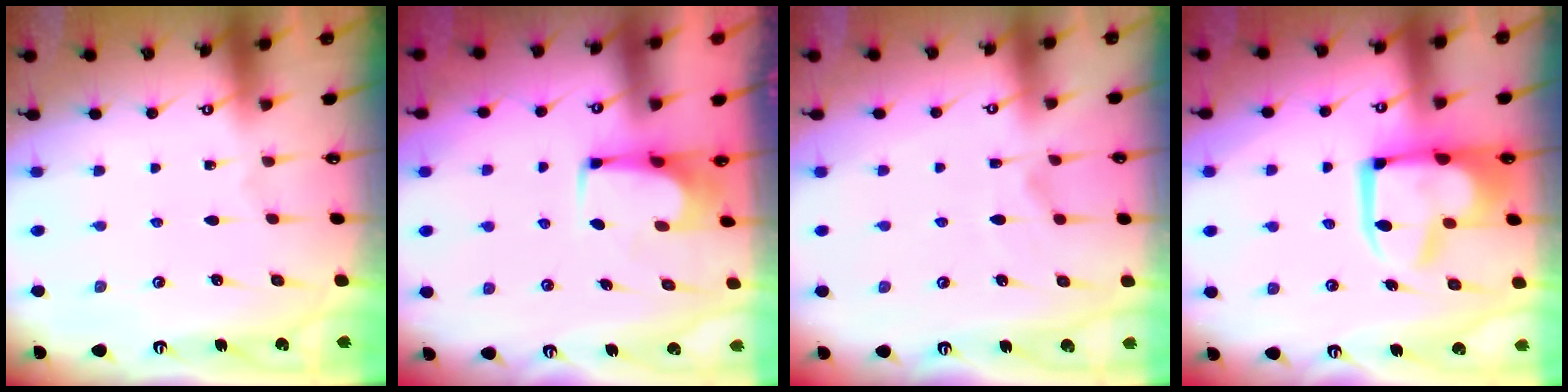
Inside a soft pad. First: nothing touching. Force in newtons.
{"total": 1.5, "press": 1.4, "slide": 0.2}
{"total": 2.2, "press": 1.7, "slide": 1.4}
{"total": 12.2, "press": 12.2, "slide": 1.3}